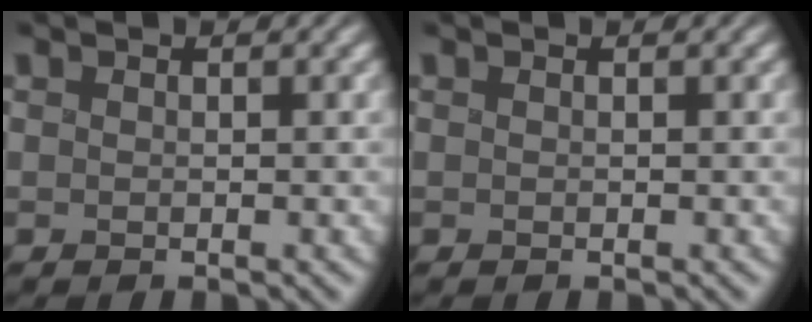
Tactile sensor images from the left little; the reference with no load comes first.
{"total": 0.0}